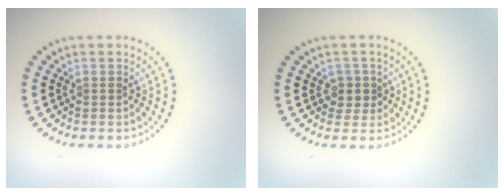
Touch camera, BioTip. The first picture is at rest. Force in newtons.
{"total": 1.8, "press": 1.4, "slide": 1.1}